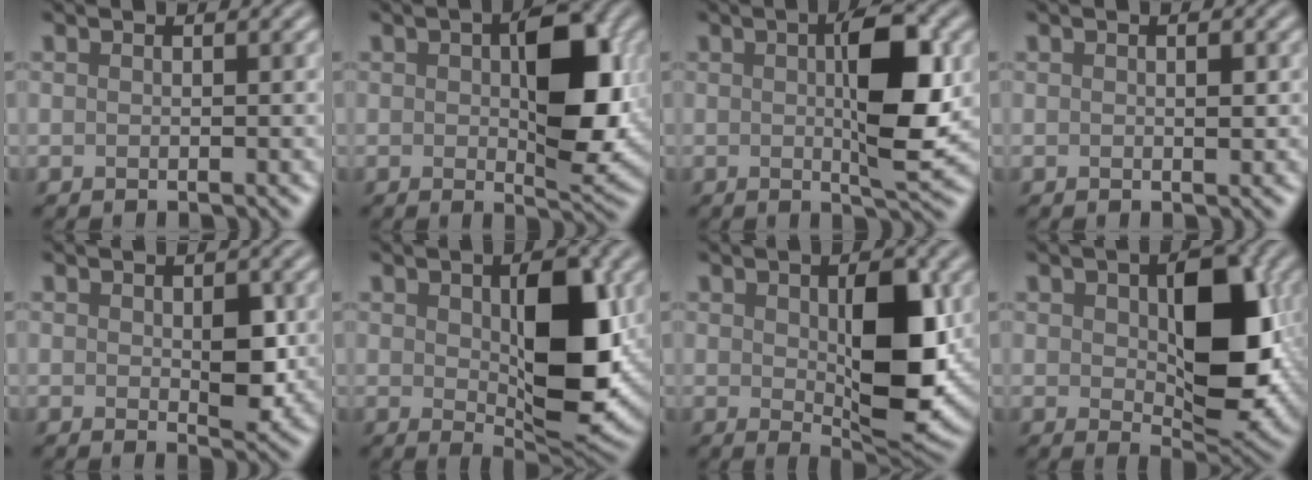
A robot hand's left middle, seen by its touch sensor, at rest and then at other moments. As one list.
[{"total": 8.0, "force": [0.6, 3.6, 7.1], "torque": [-0.099, -0.003, 0.011]}, {"total": 6.9, "force": [0.8, 1.8, 6.6], "torque": [-0.100, 0.002, 0.011]}, {"total": 1.0, "force": [0.1, 0.5, 0.8], "torque": [-0.009, -0.001, 0.002]}, {"total": 3.1, "force": [0.1, 1.6, 2.6], "torque": [-0.039, -0.008, 0.006]}, {"total": 8.8, "force": [0.8, 4.0, 7.7], "torque": [-0.121, -0.010, 0.024]}, {"total": 8.1, "force": [0.5, 3.4, 7.3], "torque": [-0.113, -0.010, 0.018]}, {"total": 9.2, "force": [0.8, 4.9, 7.7], "torque": [-0.122, -0.009, 0.024]}]